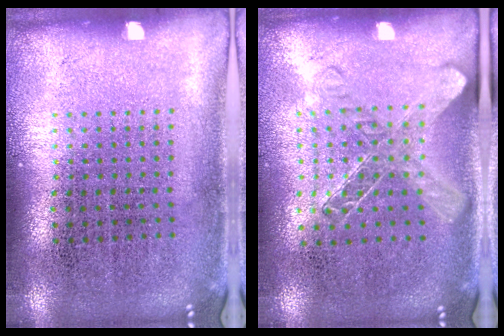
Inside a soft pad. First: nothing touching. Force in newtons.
{"total": 1.4, "press": 1.2, "slide": 0.6}